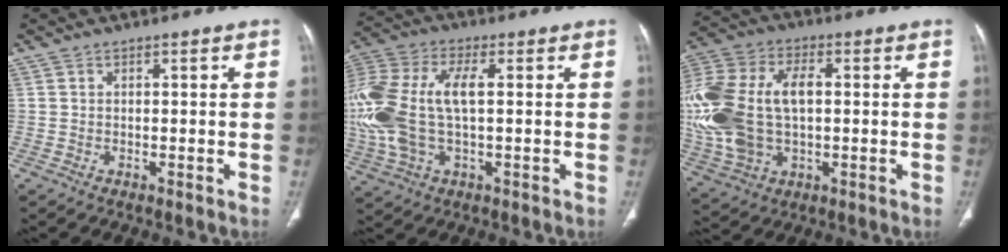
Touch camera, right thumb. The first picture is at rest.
{"total": 19.5, "force": [0.6, 9.7, 17.0], "torque": [-0.412, 0.012, 0.014]}
{"total": 22.7, "force": [0.4, 13.8, 18.0], "torque": [-0.418, 0.009, 0.016]}